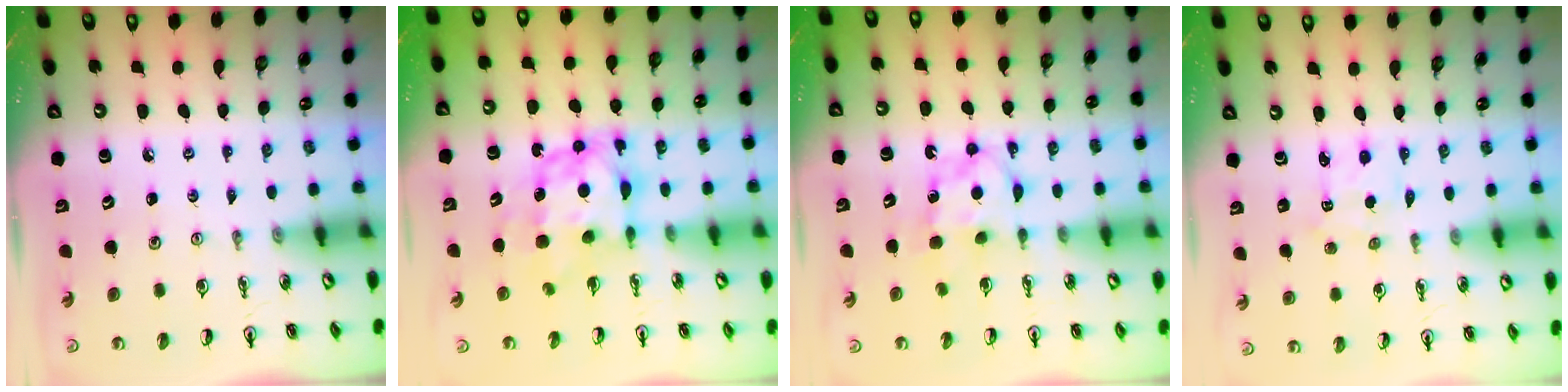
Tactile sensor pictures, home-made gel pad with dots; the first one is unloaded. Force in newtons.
{"total": 7.9, "press": 7.9, "slide": 0.8}
{"total": 6.5, "press": 6.5, "slide": 0.3}
{"total": 2.4, "press": 2.4, "slide": 0.3}